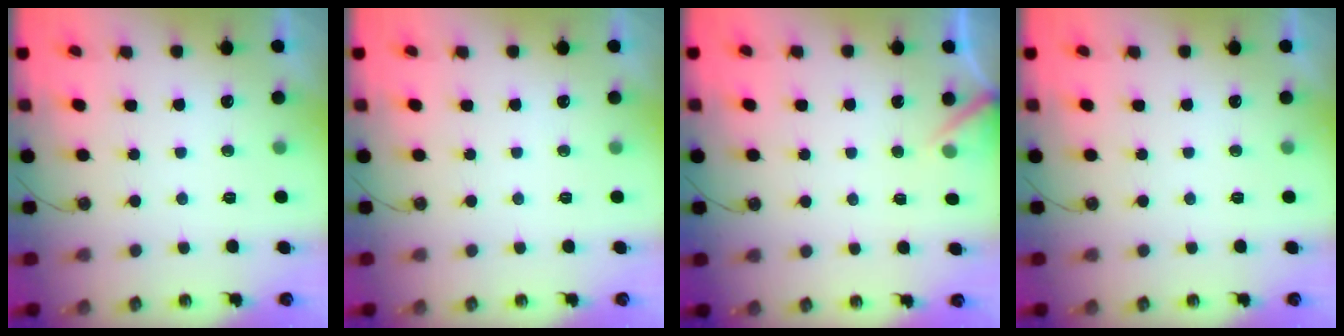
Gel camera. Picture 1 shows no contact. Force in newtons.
{"total": 0.0}
{"total": 4.0, "press": 4.0, "slide": 0.3}
{"total": 0.0}